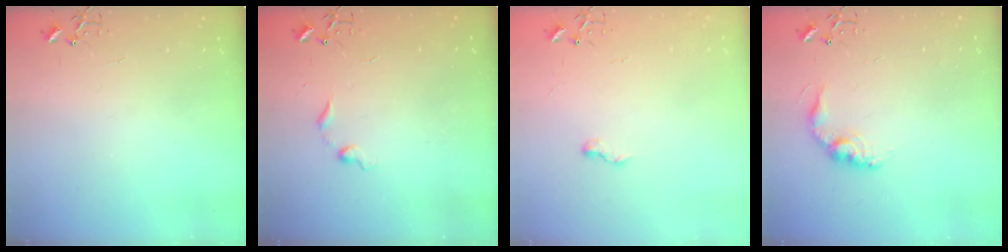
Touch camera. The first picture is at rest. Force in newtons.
{"total": 4.8, "press": 4.8, "slide": 0.7}
{"total": 6.1, "press": 6.0, "slide": 0.7}
{"total": 11.4, "press": 11.4, "slide": 0.6}